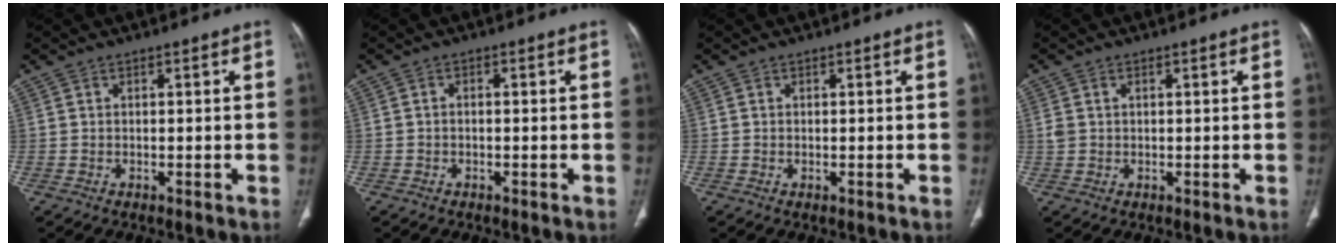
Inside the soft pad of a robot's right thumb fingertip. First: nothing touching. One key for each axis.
{"total": 0.8, "fx": -0.3, "fy": 0.5, "fz": 0.6, "tx": -0.009, "ty": 0.003, "tz": -0.007}
{"total": 0.0}
{"total": 2.0, "fx": 0.6, "fy": 1.4, "fz": 1.3, "tx": -0.035, "ty": 0.006, "tz": 0.019}